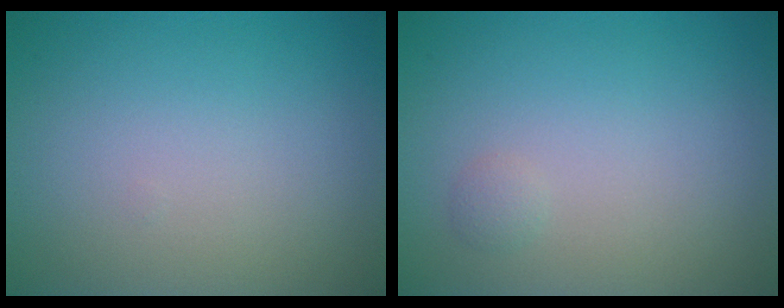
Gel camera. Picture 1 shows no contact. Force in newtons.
{"total": 0.6, "press": 0.6, "slide": 0.0}